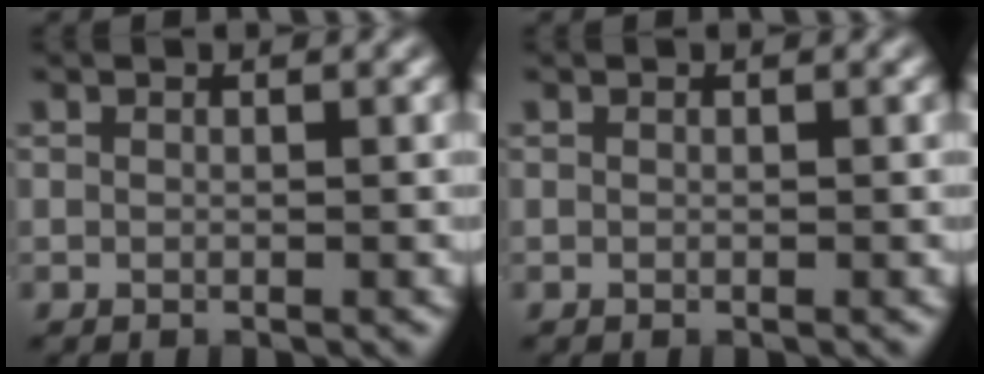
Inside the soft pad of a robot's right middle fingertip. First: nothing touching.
{"total": 0.0}